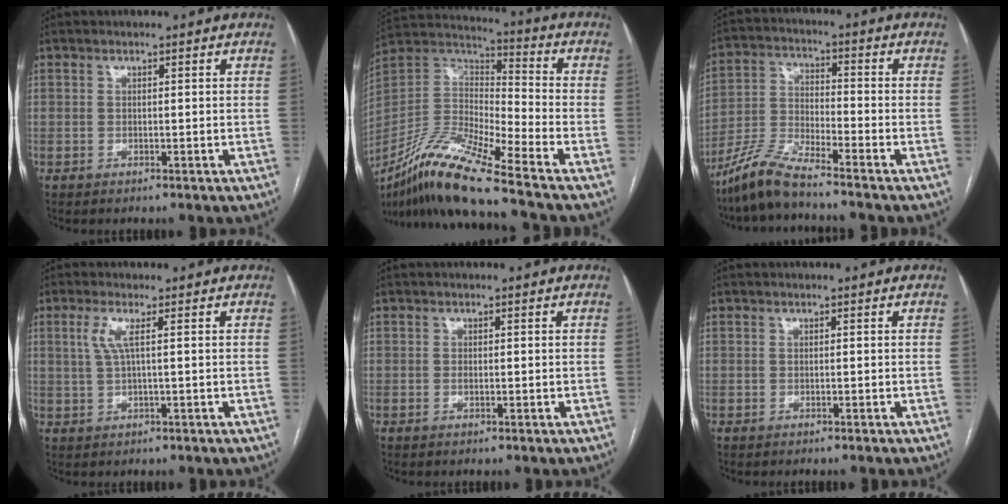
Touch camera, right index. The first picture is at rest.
{"total": 17.0, "force": [-12.7, 0.1, 11.4], "torque": [-0.228, -0.007, -0.236]}
{"total": 8.3, "force": [-7.2, 0.1, 4.1], "torque": [-0.090, -0.015, -0.147]}
{"total": 3.0, "force": [0.9, -0.1, 2.8], "torque": [-0.068, 0.009, 0.021]}
{"total": 0.6, "force": [-0.2, 0.3, 0.5], "torque": [-0.013, -0.005, -0.002]}
{"total": 0.7, "force": [-0.6, -0.2, 0.3], "torque": [0.000, 0.001, -0.012]}